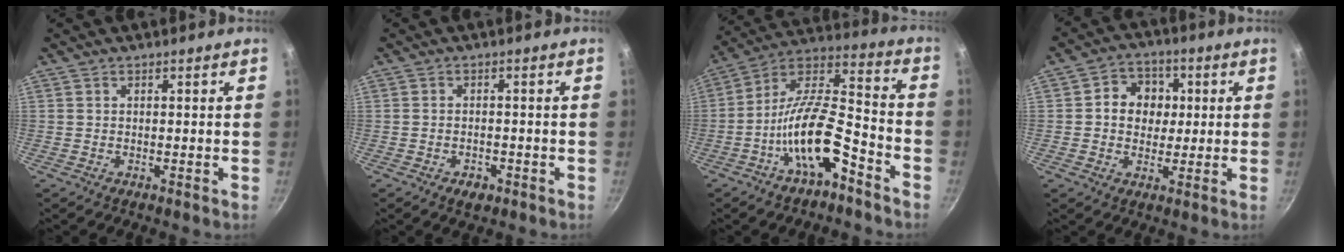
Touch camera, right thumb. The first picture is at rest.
{"total": 2.8, "force": [-1.5, 1.8, 1.5], "torque": [-0.025, 0.008, -0.016]}
{"total": 16.3, "force": [-7.9, 6.3, 12.8], "torque": [-0.215, 0.066, -0.151]}
{"total": 8.4, "force": [1.1, 7.3, 4.0], "torque": [-0.027, 0.003, 0.006]}